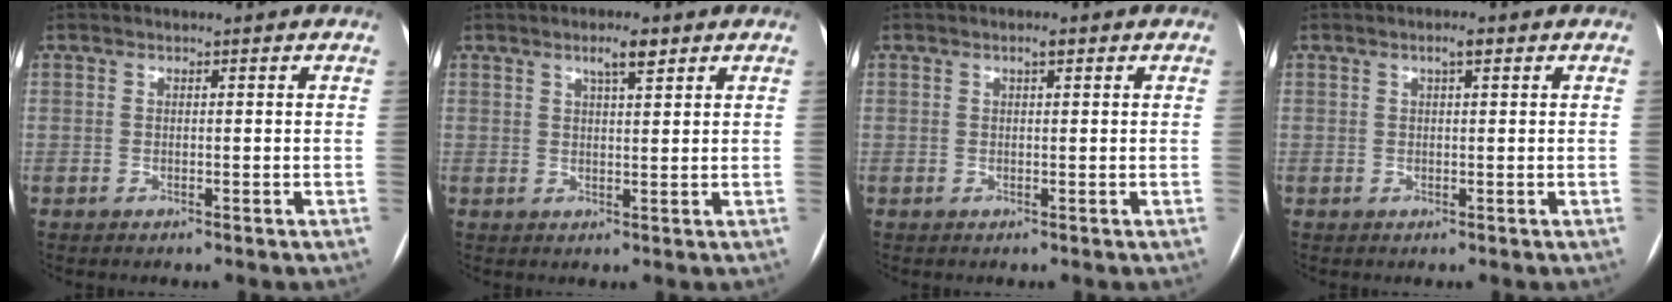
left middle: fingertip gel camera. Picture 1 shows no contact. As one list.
[{"total": 3.2, "force": [2.0, 0.5, 2.4], "torque": [-0.042, 0.004, 0.033]}, {"total": 1.1, "force": [0.6, 0.2, 0.9], "torque": [-0.015, 0.003, 0.008]}, {"total": 1.6, "force": [0.8, 0.3, 1.3], "torque": [-0.023, 0.007, 0.012]}]